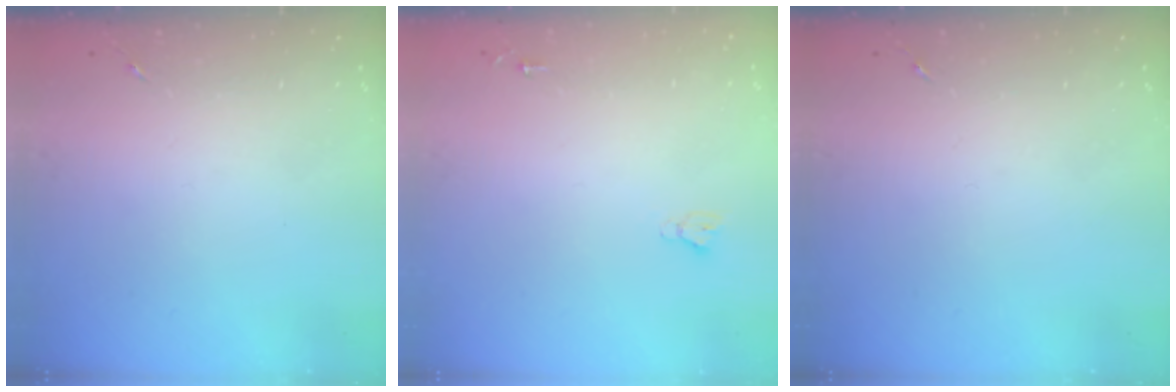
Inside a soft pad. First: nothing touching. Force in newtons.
{"total": 2.7, "press": 2.7, "slide": 0.0}
{"total": 0.0}